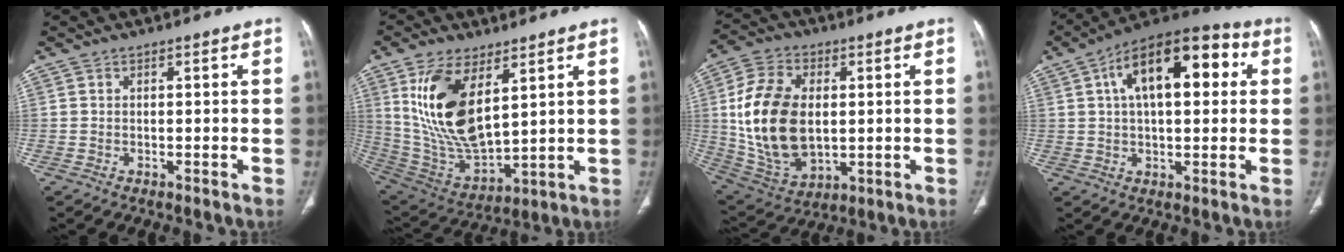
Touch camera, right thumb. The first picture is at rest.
{"total": 17.9, "force": [6.7, 8.4, 14.3], "torque": [-0.267, -0.029, 0.150]}
{"total": 19.6, "force": [1.2, 12.3, 15.1], "torque": [-0.286, -0.010, 0.037]}
{"total": 18.3, "force": [4.9, 9.0, 15.2], "torque": [-0.211, 0.029, 0.067]}